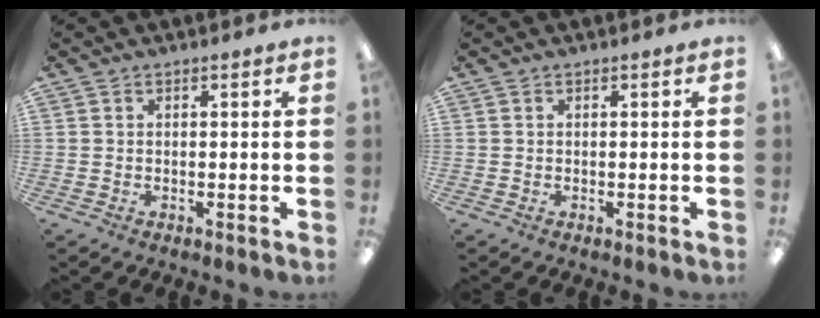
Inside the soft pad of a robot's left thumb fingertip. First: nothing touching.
{"total": 0.0}